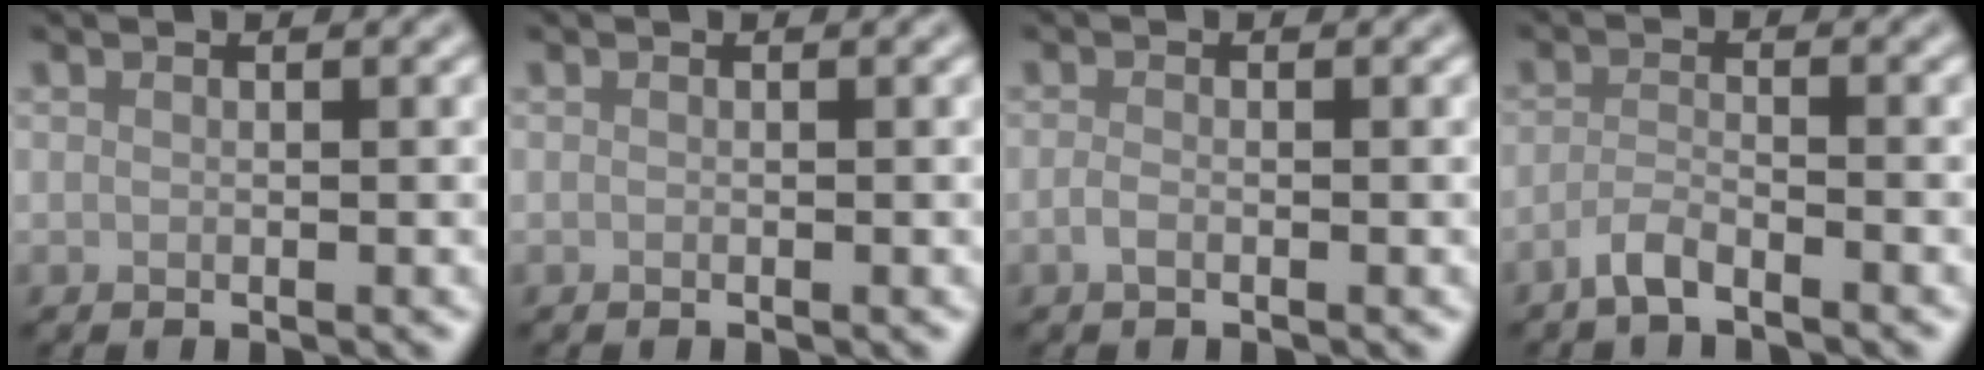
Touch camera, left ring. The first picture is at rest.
{"total": 0.0}
{"total": 0.9, "force": [-0.4, 0.4, 0.7], "torque": [-0.020, 0.000, -0.010]}
{"total": 2.2, "force": [-1.7, 0.4, 1.3], "torque": [-0.025, 0.001, -0.044]}